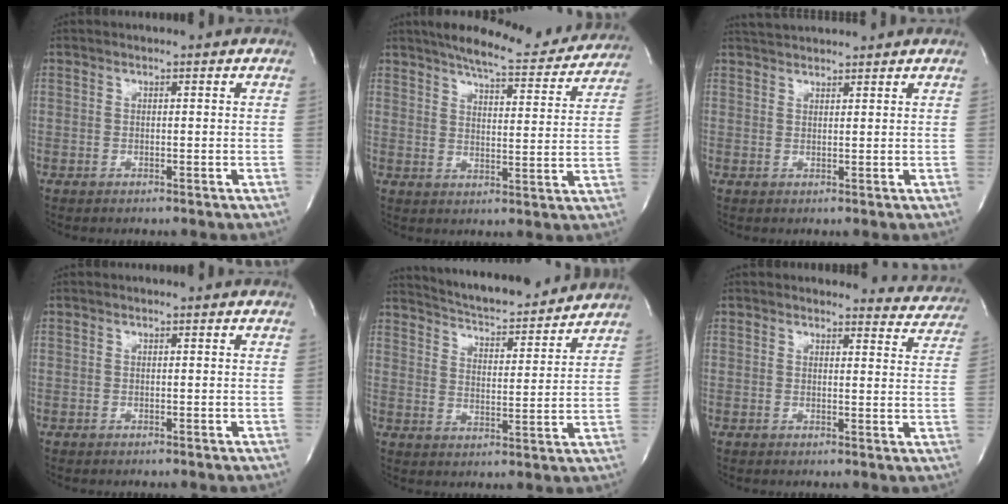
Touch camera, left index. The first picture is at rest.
{"total": 15.6, "force": [14.3, 2.7, 5.4], "torque": [-0.071, -0.016, 0.178]}
{"total": 4.8, "force": [4.7, 0.5, 1.0], "torque": [-0.022, 0.034, 0.076]}
{"total": 0.0}
{"total": 15.3, "force": [14.5, 2.0, 4.6], "torque": [-0.076, -0.001, 0.209]}
{"total": 7.0, "force": [6.8, 1.5, -0.7], "torque": [0.031, -0.034, 0.049]}